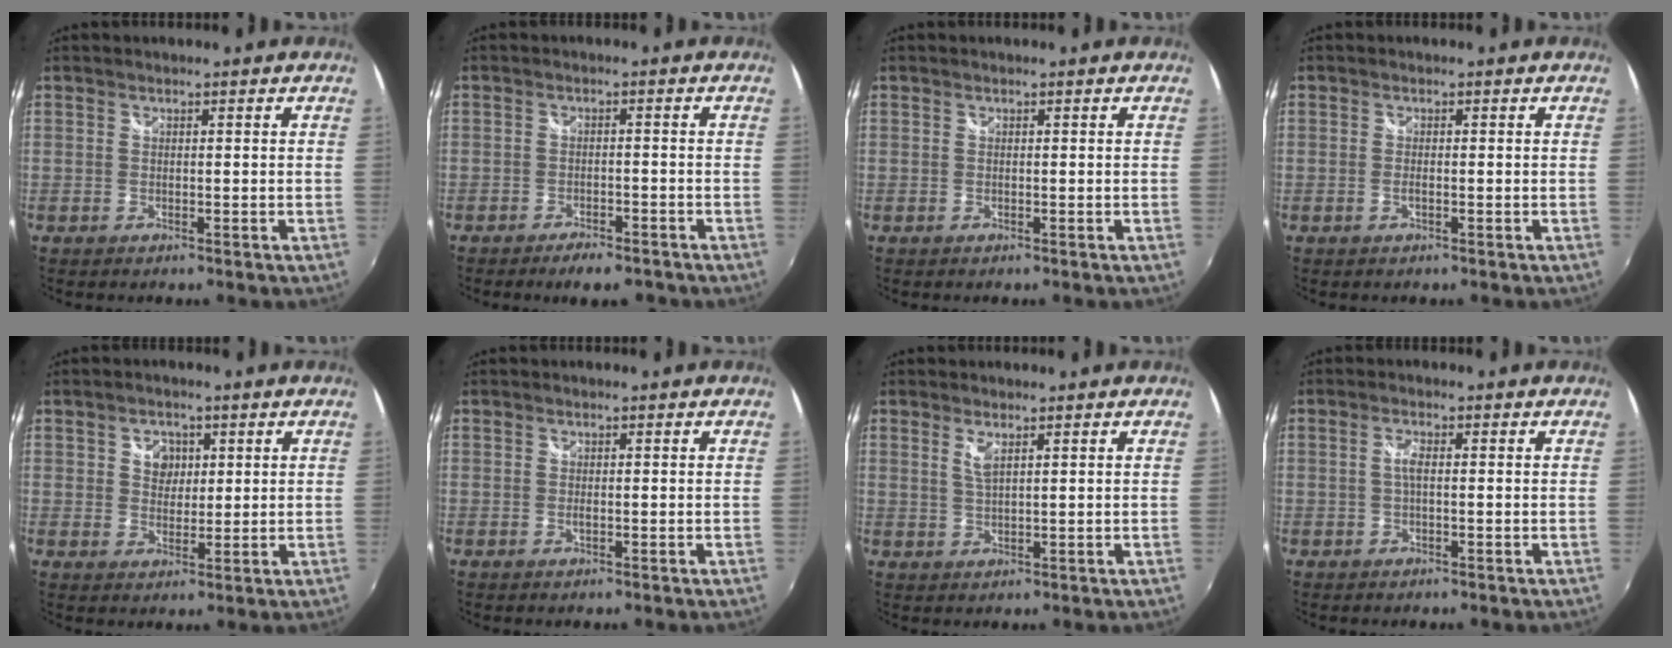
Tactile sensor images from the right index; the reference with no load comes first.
{"total": 5.7, "force": [-4.6, 1.8, 2.7], "torque": [-0.063, -0.008, -0.069]}
{"total": 0.0}
{"total": 0.9, "force": [-0.3, 0.1, 0.8], "torque": [-0.019, 0.001, -0.006]}
{"total": 4.1, "force": [1.3, 3.5, 1.7], "torque": [-0.021, 0.008, 0.024]}
{"total": 0.6, "force": [-0.2, 0.2, 0.5], "torque": [-0.009, 0.000, -0.003]}
{"total": 2.2, "force": [1.2, 0.4, 1.7], "torque": [-0.032, -0.002, 0.021]}
{"total": 1.7, "force": [-0.2, 0.3, 1.6], "torque": [-0.033, 0.002, -0.005]}